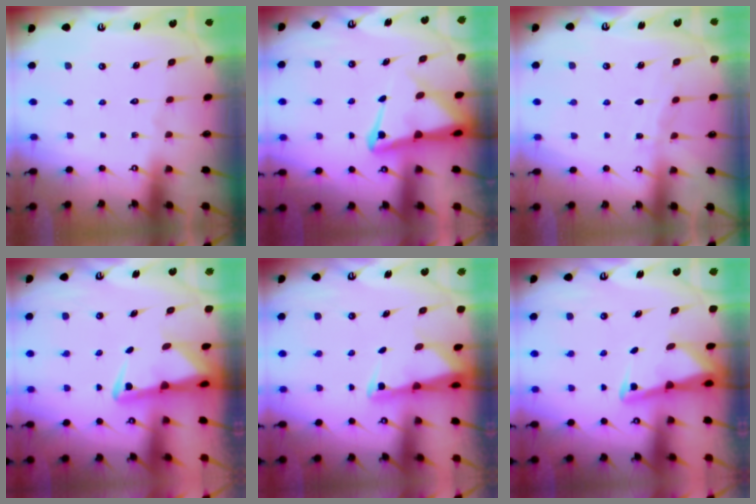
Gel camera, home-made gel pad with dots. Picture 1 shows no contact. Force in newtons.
{"total": 6.6, "press": 6.6, "slide": 0.7}
{"total": 4.5, "press": 4.5, "slide": 0.5}
{"total": 3.5, "press": 3.4, "slide": 0.7}
{"total": 2.5, "press": 2.5, "slide": 0.5}
{"total": 3.0, "press": 3.0, "slide": 0.3}